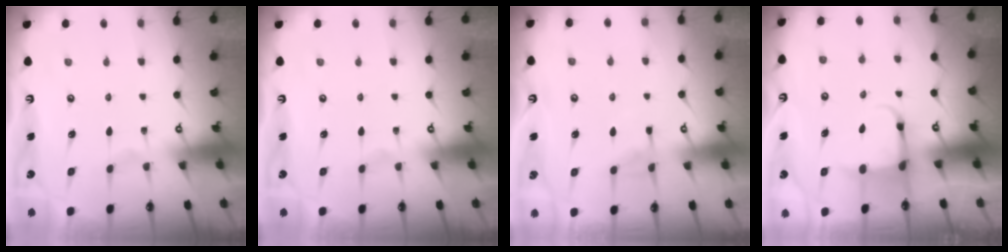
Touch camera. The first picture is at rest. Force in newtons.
{"total": 0.0}
{"total": 4.6, "press": 4.5, "slide": 0.4}
{"total": 3.9, "press": 3.7, "slide": 1.3}